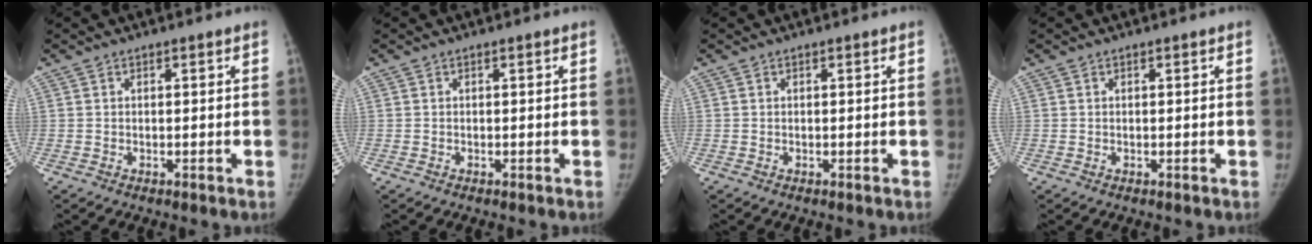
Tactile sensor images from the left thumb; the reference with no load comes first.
{"total": 0.0}
{"total": 0.0}
{"total": 0.0}